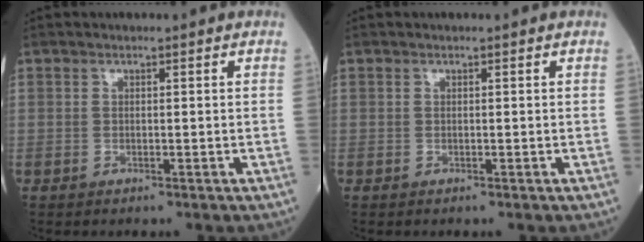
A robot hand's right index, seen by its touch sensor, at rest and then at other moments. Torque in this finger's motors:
{"motor_torque": [0.01, 0.01, 0.00, 0.00]}